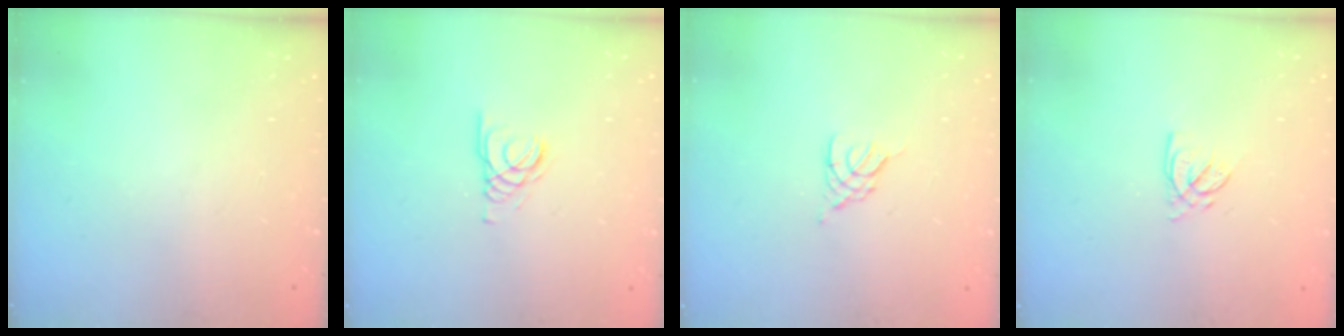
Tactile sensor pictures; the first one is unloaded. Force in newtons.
{"total": 1.6, "press": 1.6, "slide": 0.2}
{"total": 2.3, "press": 2.3, "slide": 0.5}
{"total": 2.5, "press": 2.5, "slide": 0.3}